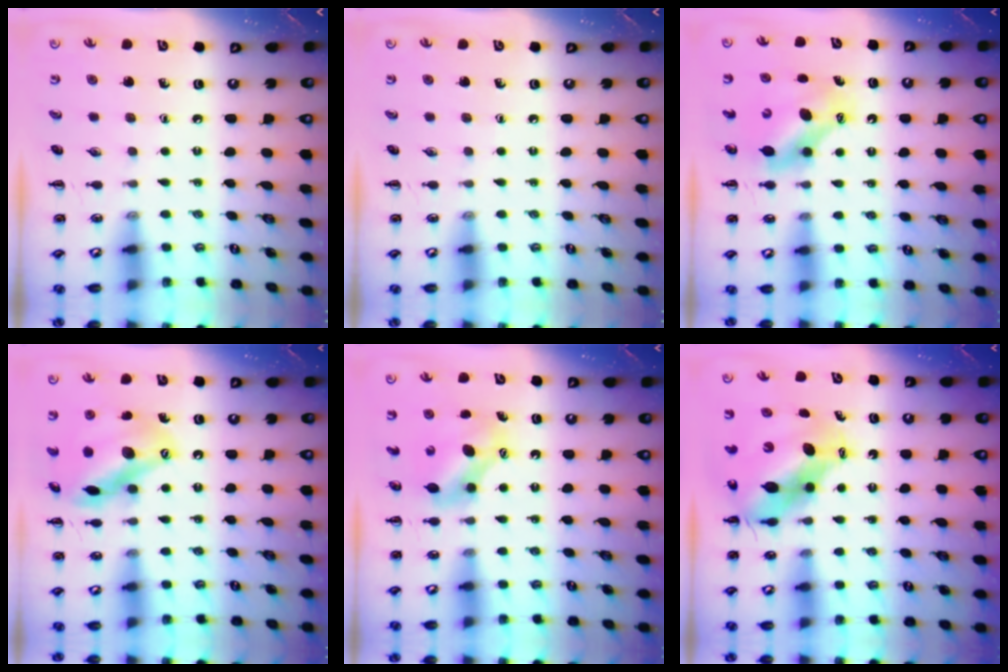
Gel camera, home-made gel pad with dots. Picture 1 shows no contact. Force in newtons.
{"total": 0.0}
{"total": 7.5, "press": 7.3, "slide": 1.4}
{"total": 16.0, "press": 15.9, "slide": 2.0}
{"total": 7.7, "press": 7.7, "slide": 0.6}
{"total": 9.8, "press": 9.5, "slide": 2.5}